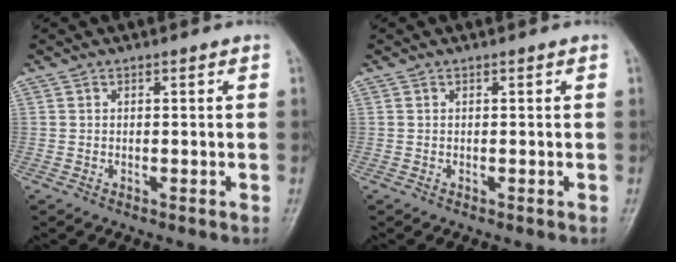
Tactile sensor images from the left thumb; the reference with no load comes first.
{"total": 0.0}